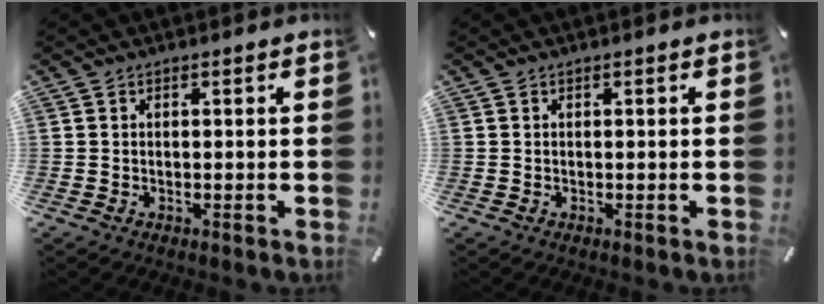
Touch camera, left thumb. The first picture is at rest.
{"total": 0.0}